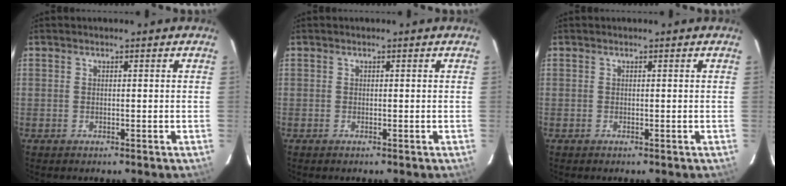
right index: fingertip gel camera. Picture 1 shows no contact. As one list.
[{"total": 0.0}, {"total": 0.0}]